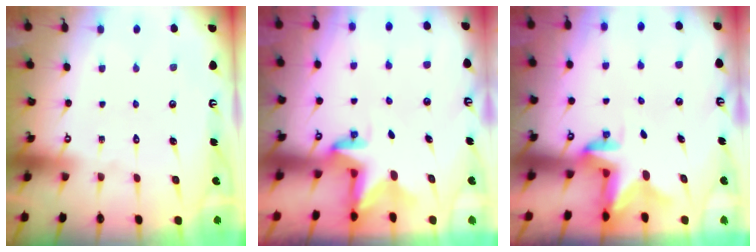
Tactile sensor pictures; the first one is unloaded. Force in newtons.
{"total": 2.8, "press": 2.8, "slide": 0.2}
{"total": 2.5, "press": 2.5, "slide": 0.4}